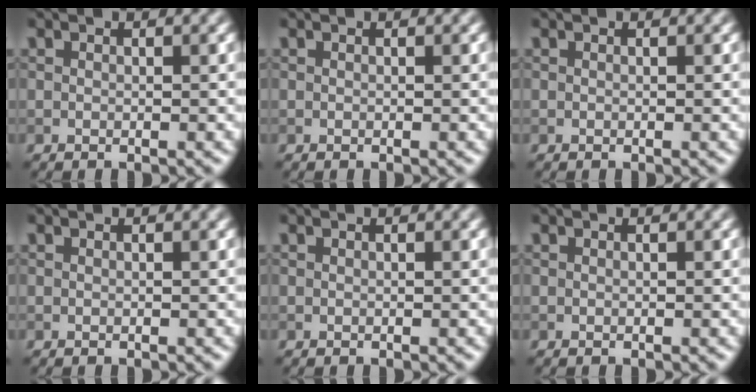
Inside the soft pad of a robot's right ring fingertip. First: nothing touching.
{"total": 0.0}
{"total": 0.0}
{"total": 0.0}
{"total": 0.0}
{"total": 0.0}